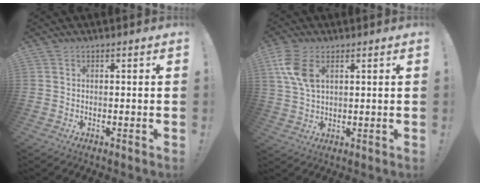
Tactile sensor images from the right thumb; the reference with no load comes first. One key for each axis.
{"total": 9.3, "fx": 3.6, "fy": 5.2, "fz": 6.9, "tx": -0.135, "ty": -0.009, "tz": 0.068}